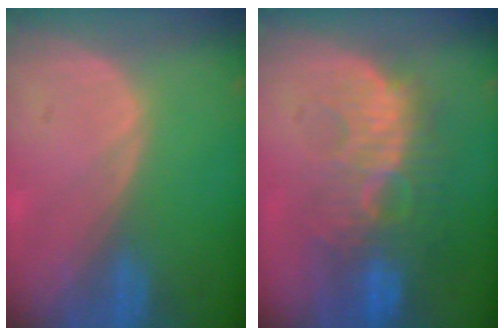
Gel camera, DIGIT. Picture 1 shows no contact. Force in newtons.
{"total": 10.8, "press": 9.4, "slide": 5.3}